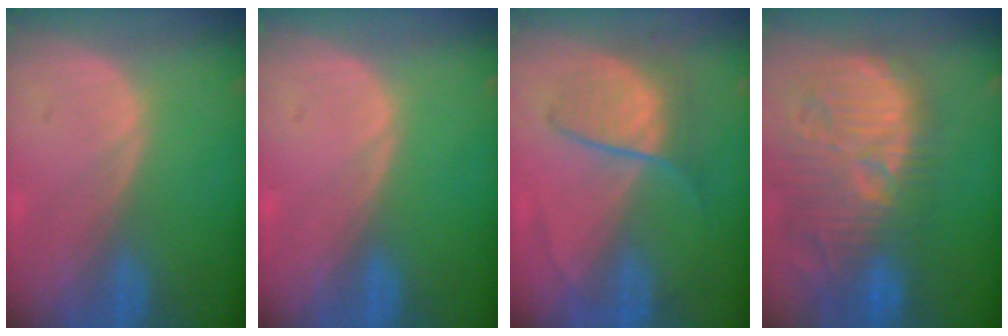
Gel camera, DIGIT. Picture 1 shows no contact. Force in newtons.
{"total": 0.0}
{"total": 6.3, "press": 6.3, "slide": 0.7}
{"total": 14.0, "press": 12.8, "slide": 5.8}